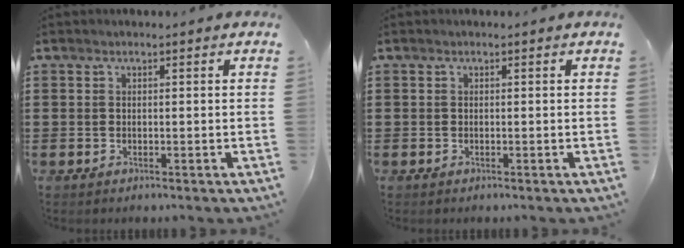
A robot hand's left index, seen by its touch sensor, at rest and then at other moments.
{"total": 0.0}